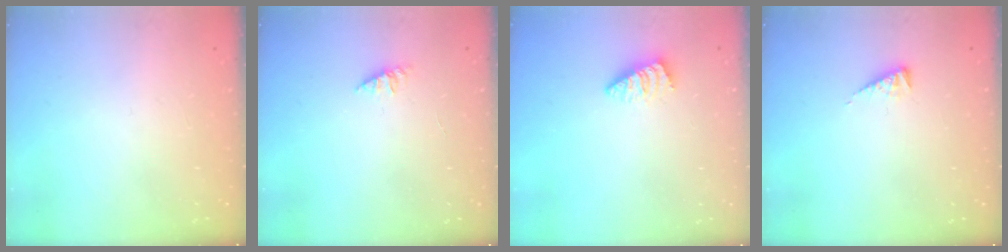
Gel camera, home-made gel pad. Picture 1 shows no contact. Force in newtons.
{"total": 1.6, "press": 1.6, "slide": 0.4}
{"total": 1.1, "press": 1.1, "slide": 0.2}
{"total": 4.2, "press": 4.2, "slide": 0.6}